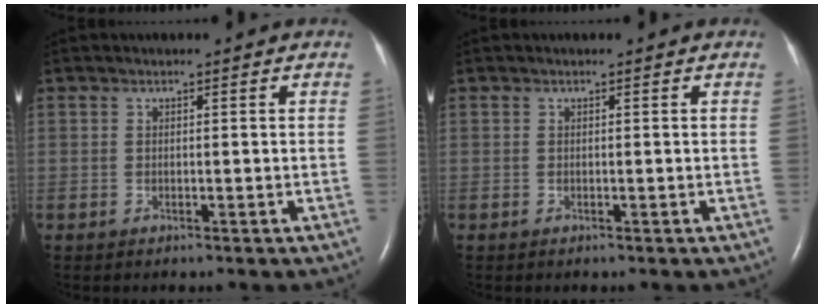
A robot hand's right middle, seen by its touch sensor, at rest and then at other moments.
{"total": 0.0}